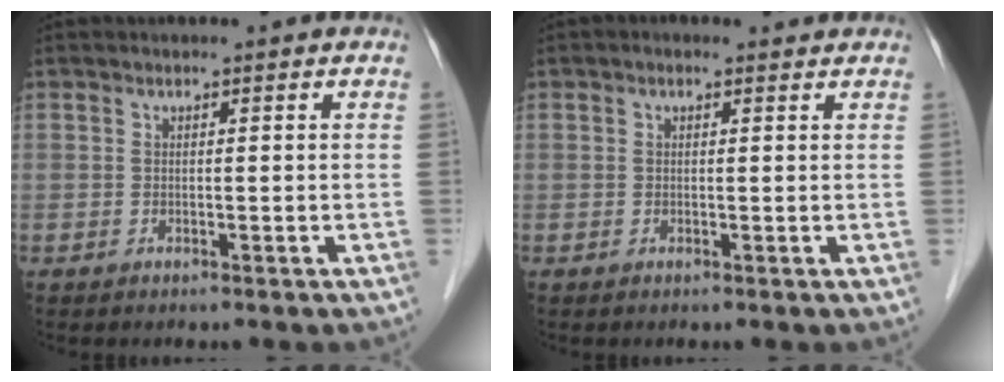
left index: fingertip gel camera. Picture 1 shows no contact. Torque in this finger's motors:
{"motor_torque": [0.46, -0.40, 0.12, 0.00]}